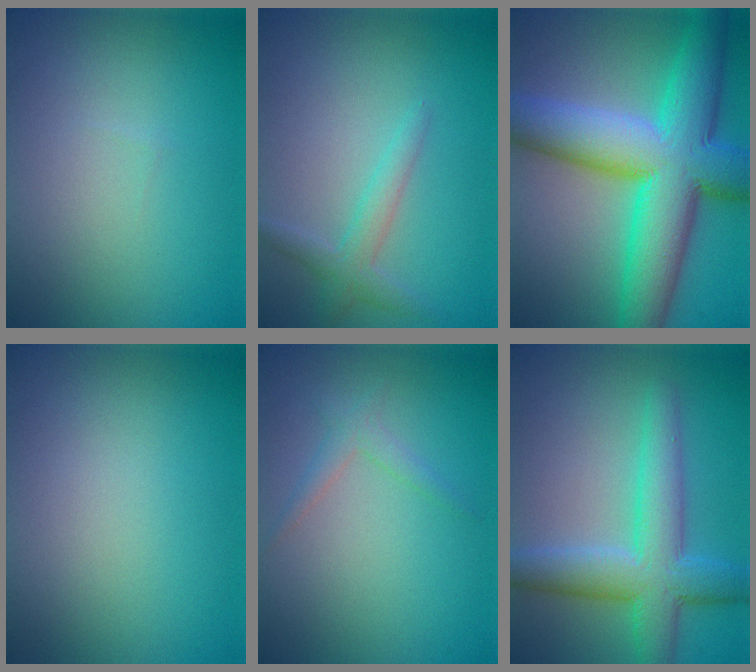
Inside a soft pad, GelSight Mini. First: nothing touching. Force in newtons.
{"total": 2.2, "press": 2.2, "slide": 0.1}
{"total": 13.9, "press": 13.9, "slide": 0.2}
{"total": 0.0}
{"total": 1.3, "press": 1.3, "slide": 0.1}
{"total": 6.4, "press": 6.4, "slide": 0.1}